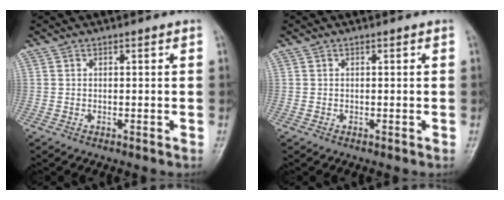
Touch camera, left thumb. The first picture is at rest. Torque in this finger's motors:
{"motor_torque": [0.00, 0.00, 0.00, 0.00, 0.00]}